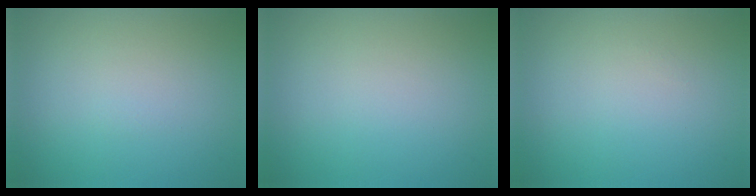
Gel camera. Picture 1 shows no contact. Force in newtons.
{"total": 0.0}
{"total": 0.0}